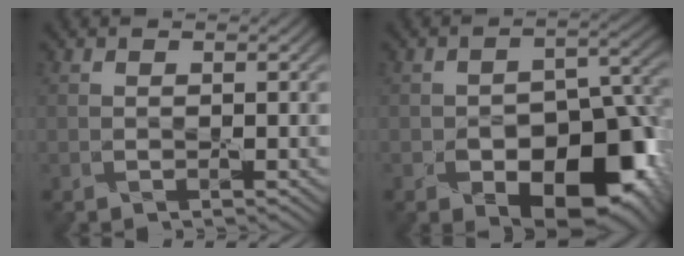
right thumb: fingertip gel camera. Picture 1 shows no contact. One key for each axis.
{"total": 14.4, "fx": -6.9, "fy": 8.4, "fz": 9.4, "tx": -0.126, "ty": -0.019, "tz": -0.099}